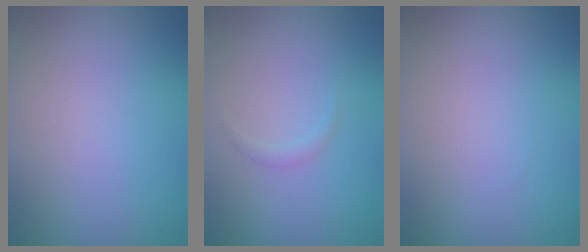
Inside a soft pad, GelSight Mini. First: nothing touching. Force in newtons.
{"total": 0.7, "press": 0.7, "slide": 0.0}
{"total": 0.0}